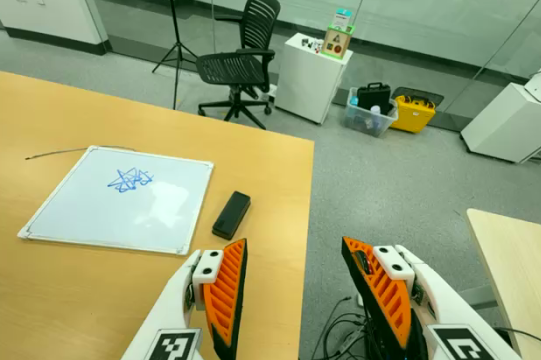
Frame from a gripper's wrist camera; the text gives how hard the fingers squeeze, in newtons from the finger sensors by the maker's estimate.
{"total": 0.0}